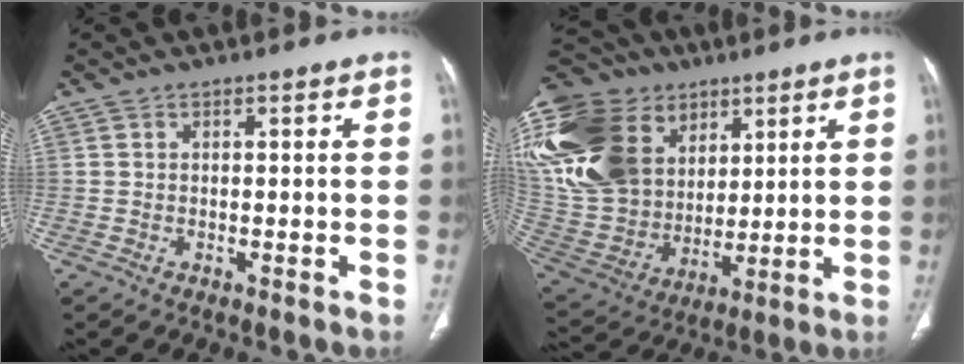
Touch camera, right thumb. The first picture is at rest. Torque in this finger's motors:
{"motor_torque": [-1.05, 1.98, 1.36, 1.41, 0.26]}